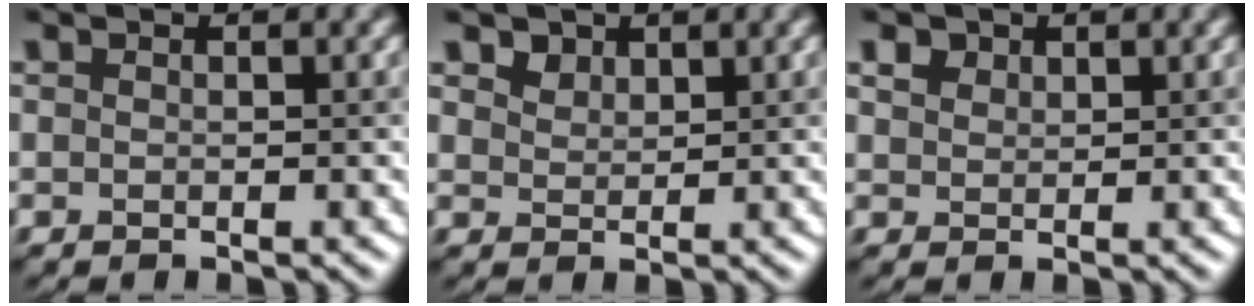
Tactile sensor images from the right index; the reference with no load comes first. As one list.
[{"total": 2.1, "force": [1.8, 1.1, 0.1], "torque": [-0.003, -0.004, 0.037]}, {"total": 2.1, "force": [1.8, 1.1, 0.2], "torque": [-0.004, 0.004, 0.033]}]